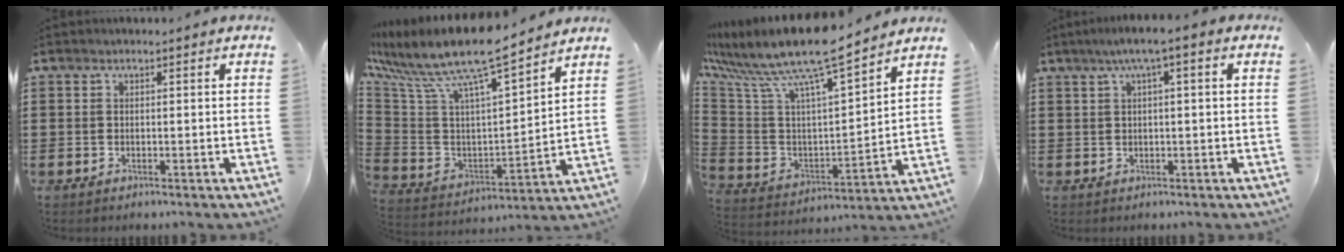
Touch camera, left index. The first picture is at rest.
{"total": 10.6, "force": [8.7, 1.1, 5.9], "torque": [-0.150, -0.066, 0.145]}
{"total": 11.1, "force": [9.3, 0.6, 6.0], "torque": [-0.154, -0.071, 0.154]}
{"total": 2.8, "force": [0.3, 0.1, 2.8], "torque": [-0.052, 0.002, 0.002]}